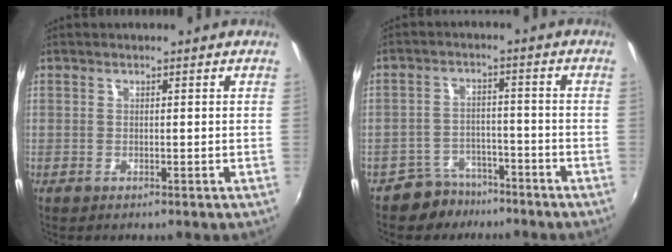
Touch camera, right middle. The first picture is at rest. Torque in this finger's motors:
{"motor_torque": [0.35, -0.45, -0.05, -0.01]}